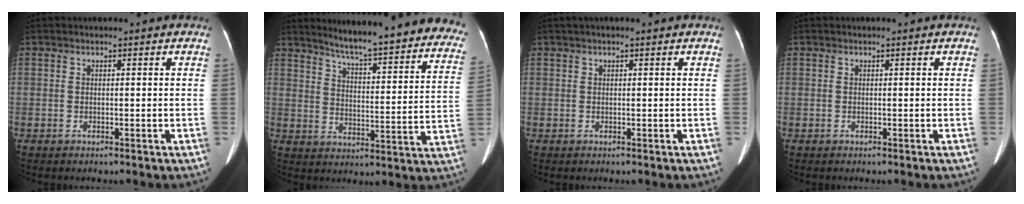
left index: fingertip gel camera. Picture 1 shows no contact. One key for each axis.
{"total": 27.4, "fx": 24.3, "fy": 3.1, "fz": 12.3, "tx": -0.160, "ty": -0.079, "tz": 0.287}
{"total": 1.7, "fx": 1.3, "fy": 0.0, "fz": 1.2, "tx": -0.015, "ty": 0.026, "tz": 0.020}
{"total": 0.0}